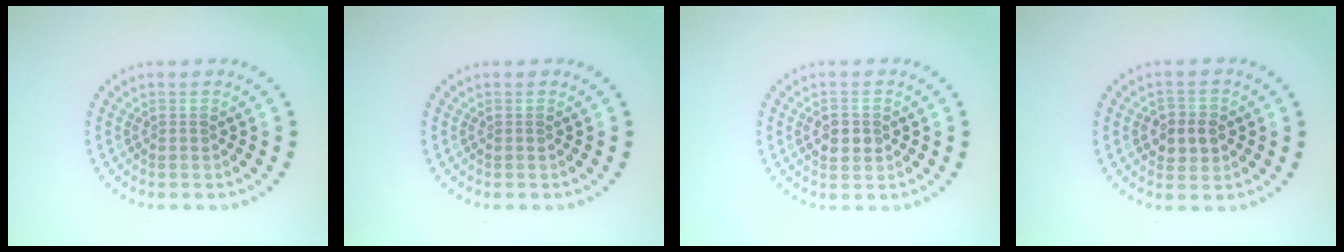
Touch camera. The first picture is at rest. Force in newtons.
{"total": 0.0}
{"total": 2.0, "press": 2.0, "slide": 0.2}
{"total": 2.6, "press": 2.6, "slide": 0.3}